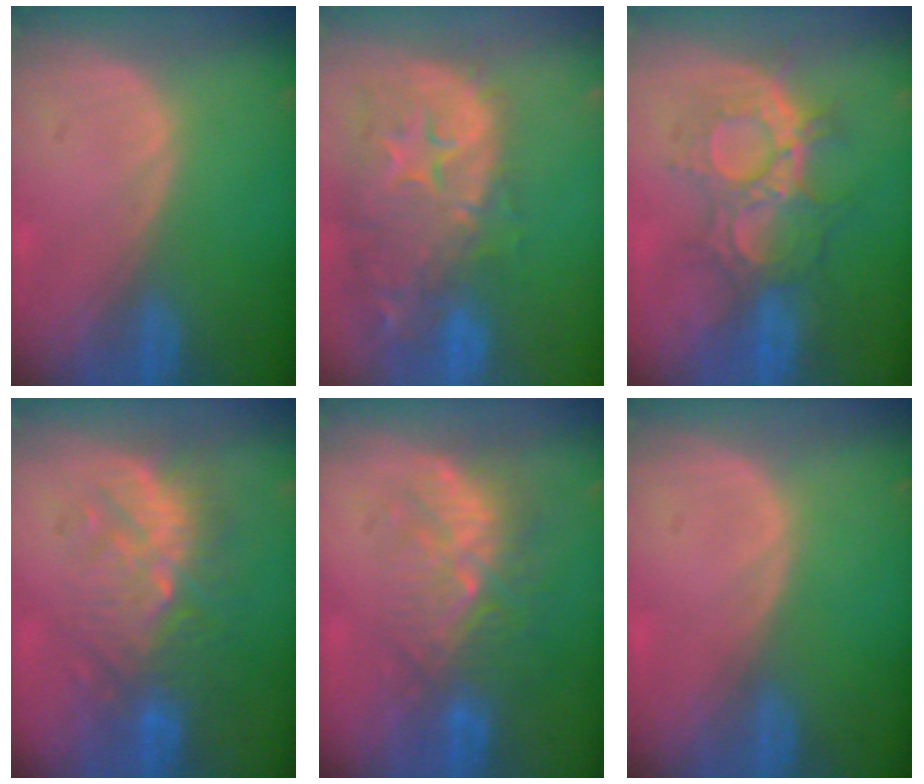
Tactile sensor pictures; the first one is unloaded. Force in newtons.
{"total": 14.6, "press": 11.8, "slide": 8.6}
{"total": 8.8, "press": 8.8, "slide": 0.9}
{"total": 9.2, "press": 9.0, "slide": 1.8}
{"total": 9.0, "press": 8.4, "slide": 3.3}
{"total": 0.0}